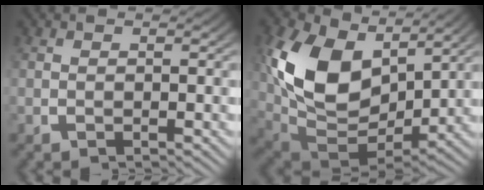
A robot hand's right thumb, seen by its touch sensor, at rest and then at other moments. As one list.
[{"total": 14.2, "force": [0.5, 9.4, 10.6], "torque": [-0.255, -0.062, 0.035]}]